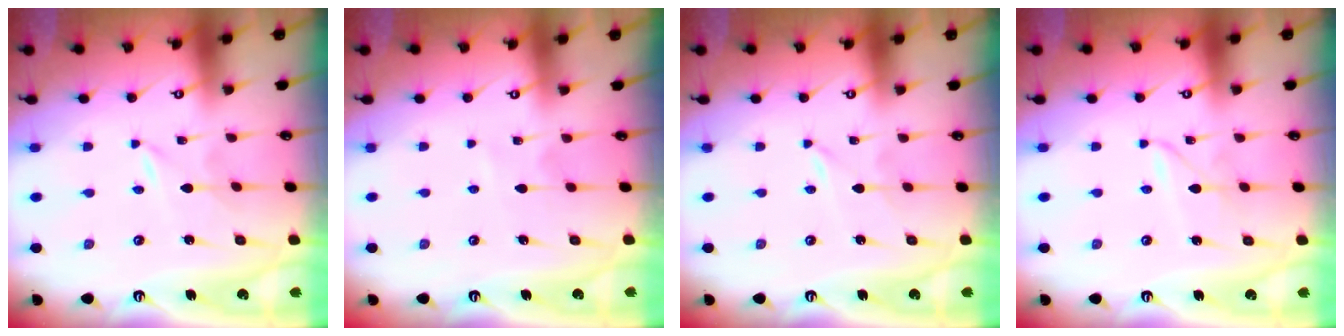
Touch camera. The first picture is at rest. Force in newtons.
{"total": 2.7, "press": 2.7, "slide": 0.3}
{"total": 0.0}
{"total": 2.0, "press": 2.0, "slide": 0.2}